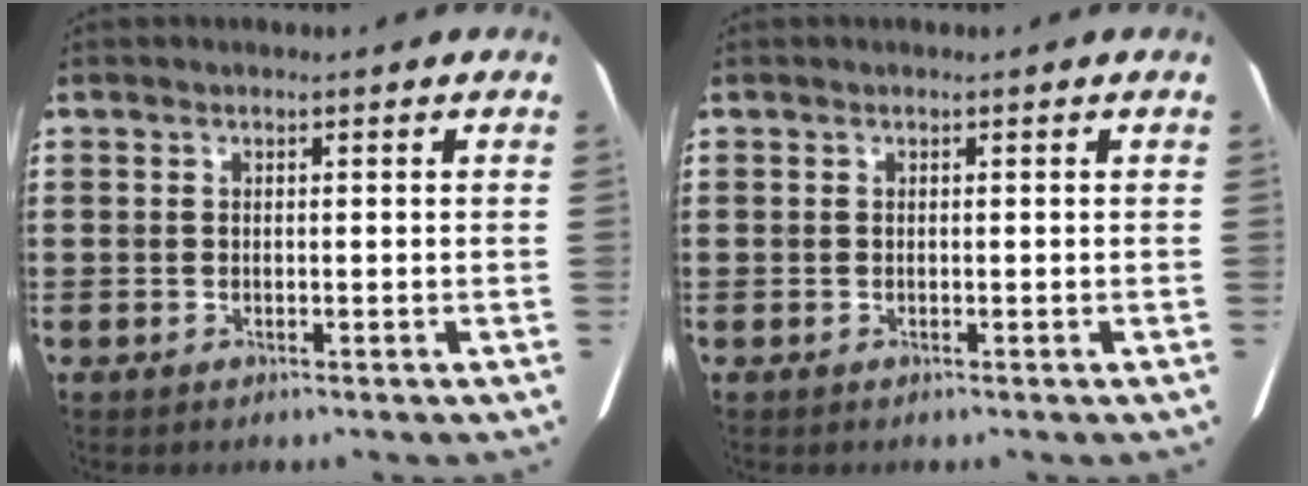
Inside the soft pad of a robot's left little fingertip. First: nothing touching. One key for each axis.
{"total": 0.0}